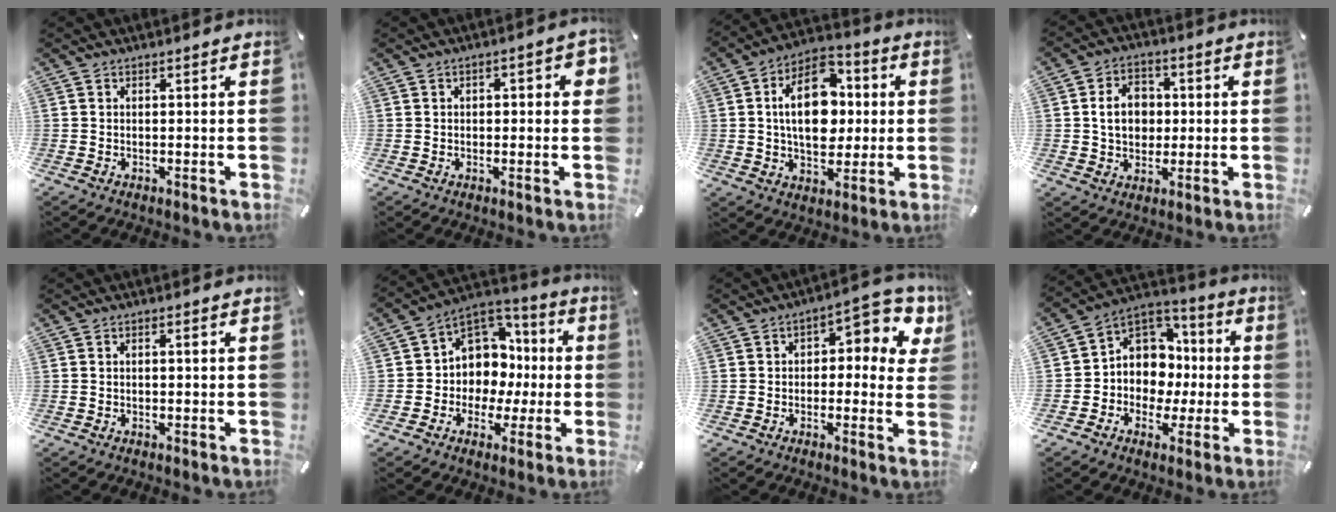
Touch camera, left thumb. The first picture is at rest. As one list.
[{"total": 3.6, "force": [-0.1, 2.0, 3.0], "torque": [-0.038, 0.006, -0.007]}, {"total": 16.3, "force": [1.8, 11.1, 11.8], "torque": [-0.212, 0.007, 0.030]}, {"total": 8.7, "force": [0.7, 7.2, 4.7], "torque": [-0.077, 0.006, 0.010]}, {"total": 0.9, "force": [0.0, 0.4, 0.8], "torque": [-0.016, 0.003, -0.001]}, {"total": 10.0, "force": [0.7, 9.8, 1.9], "torque": [-0.041, -0.023, 0.025]}, {"total": 7.7, "force": [2.5, 4.6, 5.6], "torque": [-0.064, -0.024, 0.035]}, {"total": 10.1, "force": [-0.2, 9.8, 2.2], "torque": [-0.047, -0.008, 0.010]}]